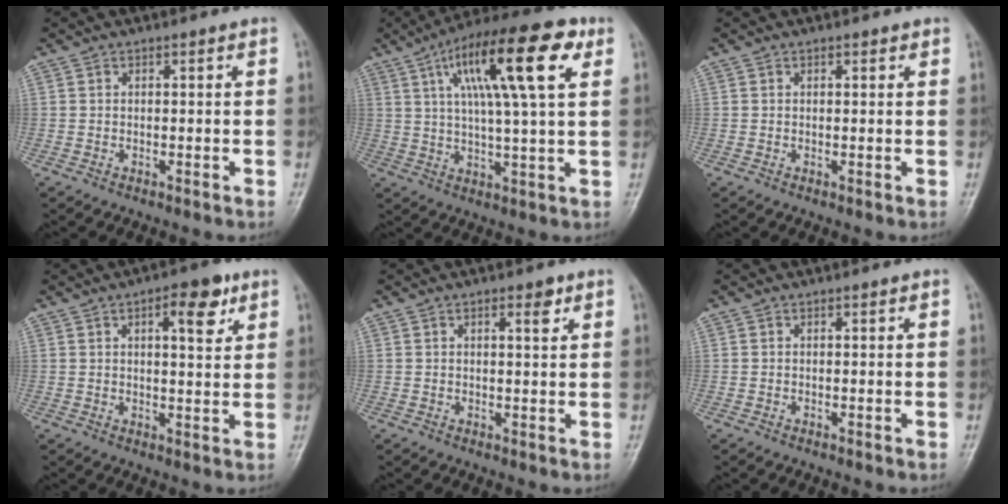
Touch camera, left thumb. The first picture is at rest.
{"total": 18.5, "force": [7.2, 4.5, 16.4], "torque": [-0.260, 0.006, 0.109]}
{"total": 0.8, "force": [0.5, 0.4, 0.3], "torque": [0.000, -0.003, 0.004]}
{"total": 5.8, "force": [2.9, 2.2, 4.5], "torque": [-0.048, -0.012, 0.037]}
{"total": 2.7, "force": [1.4, 0.9, 2.1], "torque": [-0.022, -0.005, 0.020]}
{"total": 0.0}